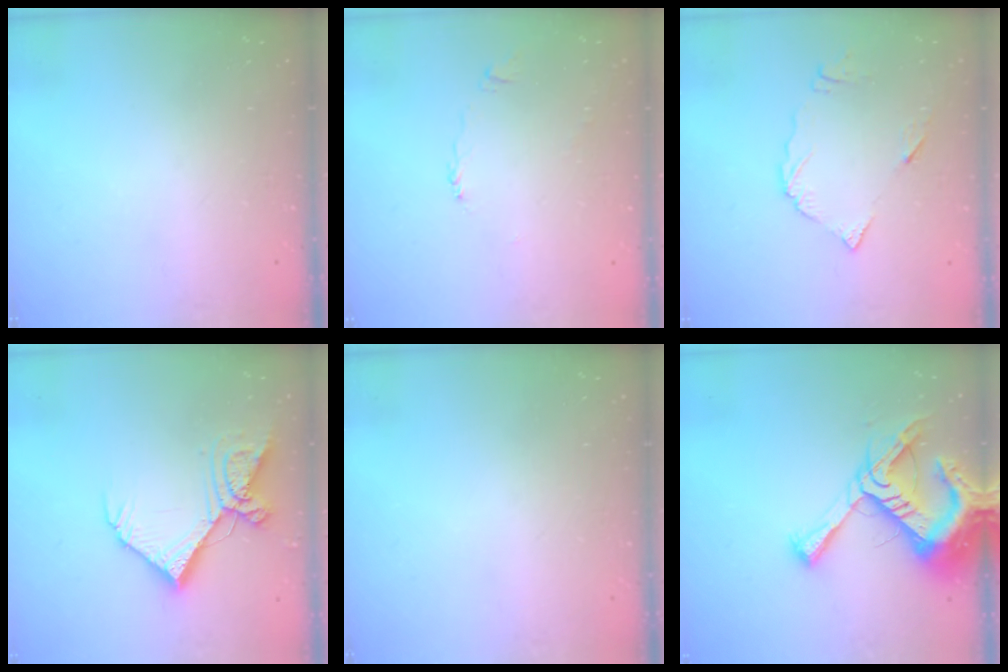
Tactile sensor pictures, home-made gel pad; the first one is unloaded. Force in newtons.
{"total": 2.3, "press": 2.3, "slide": 0.3}
{"total": 7.9, "press": 7.8, "slide": 1.0}
{"total": 15.5, "press": 15.4, "slide": 1.7}
{"total": 0.0}
{"total": 17.4, "press": 17.3, "slide": 1.8}